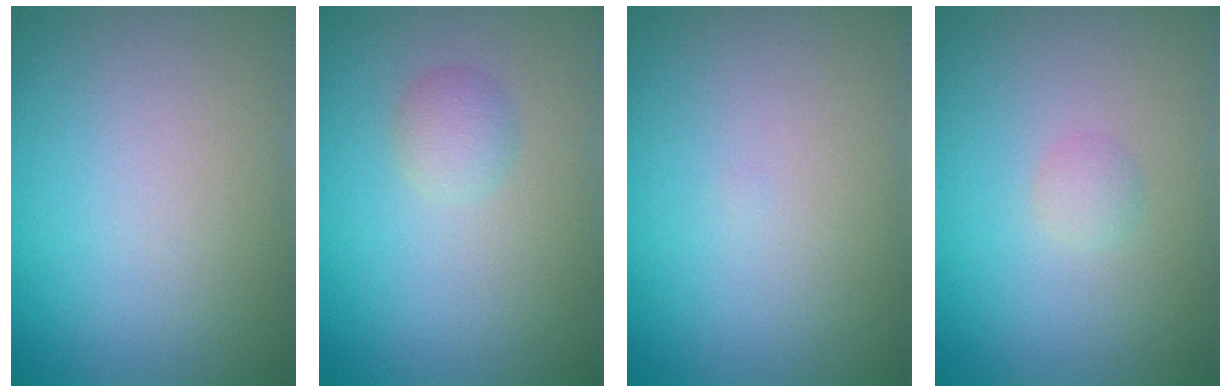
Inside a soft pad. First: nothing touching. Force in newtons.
{"total": 1.4, "press": 1.4, "slide": 0.1}
{"total": 0.0}
{"total": 0.9, "press": 0.9, "slide": 0.0}